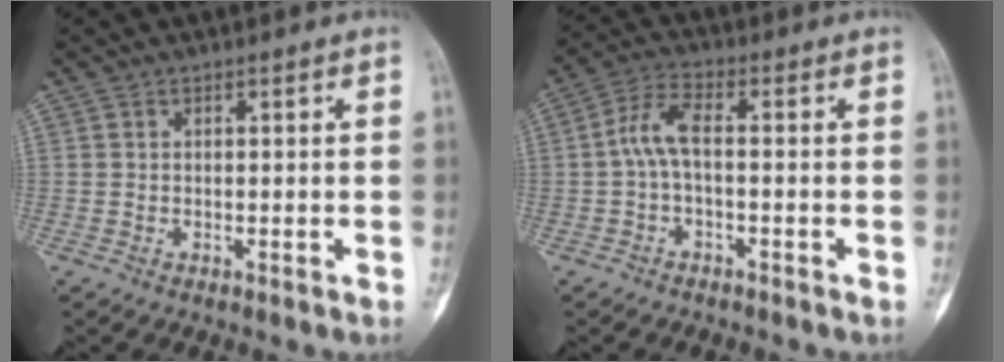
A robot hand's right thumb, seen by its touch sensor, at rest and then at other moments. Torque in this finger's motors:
{"motor_torque": [0.04, 0.01, 0.13, -0.13, 0.03]}